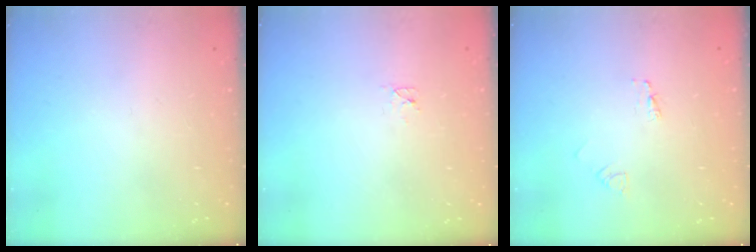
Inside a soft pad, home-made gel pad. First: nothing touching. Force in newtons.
{"total": 2.4, "press": 2.4, "slide": 0.3}
{"total": 1.5, "press": 1.5, "slide": 0.1}